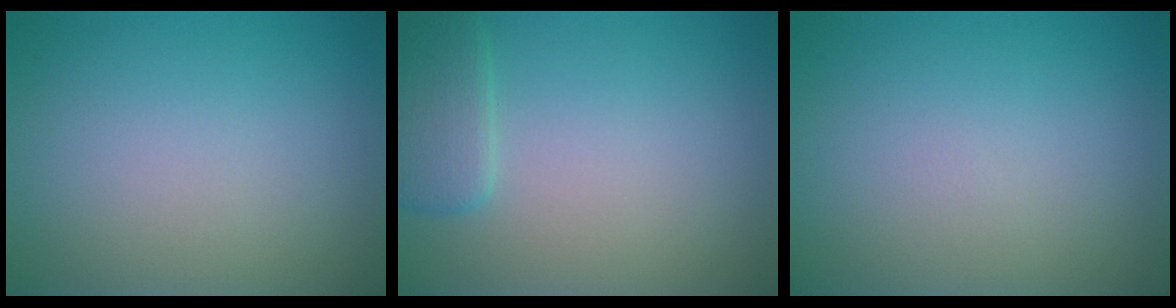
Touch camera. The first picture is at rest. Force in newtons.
{"total": 2.5, "press": 2.5, "slide": 0.2}
{"total": 0.0}